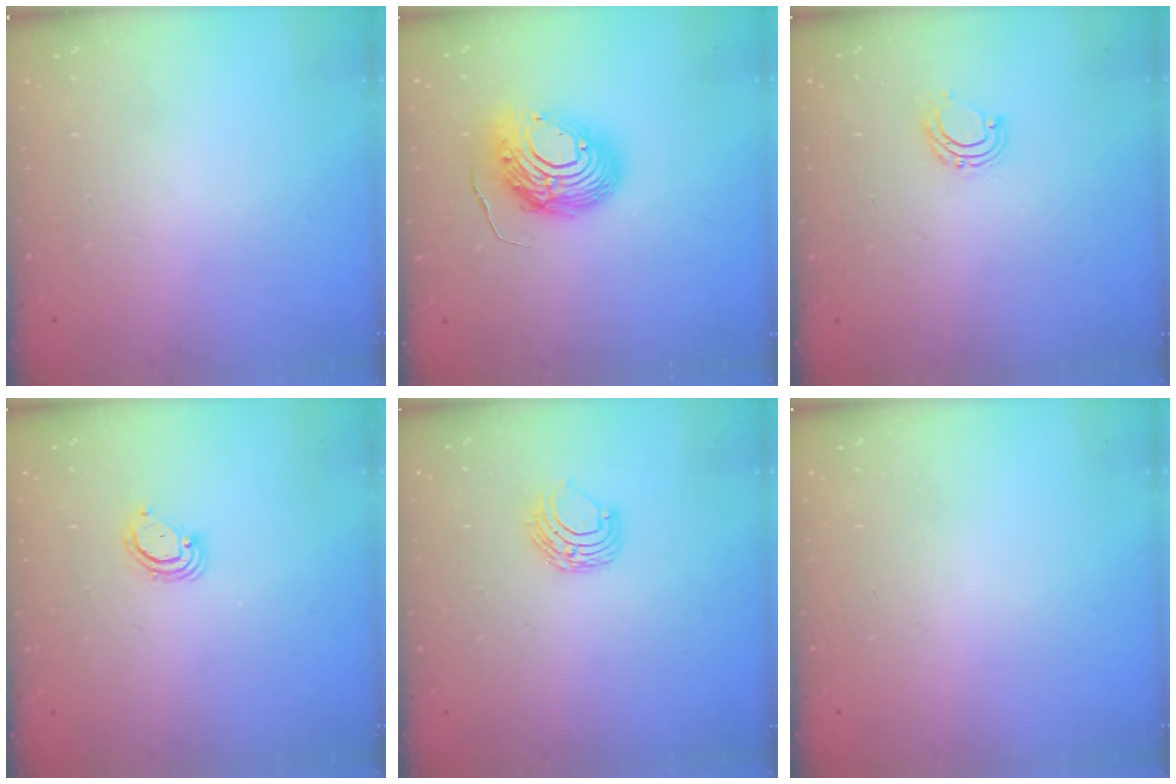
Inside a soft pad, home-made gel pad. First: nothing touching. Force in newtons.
{"total": 12.5, "press": 12.4, "slide": 0.9}
{"total": 6.6, "press": 6.6, "slide": 0.5}
{"total": 2.9, "press": 2.9, "slide": 0.2}
{"total": 6.3, "press": 6.2, "slide": 0.6}
{"total": 0.0}